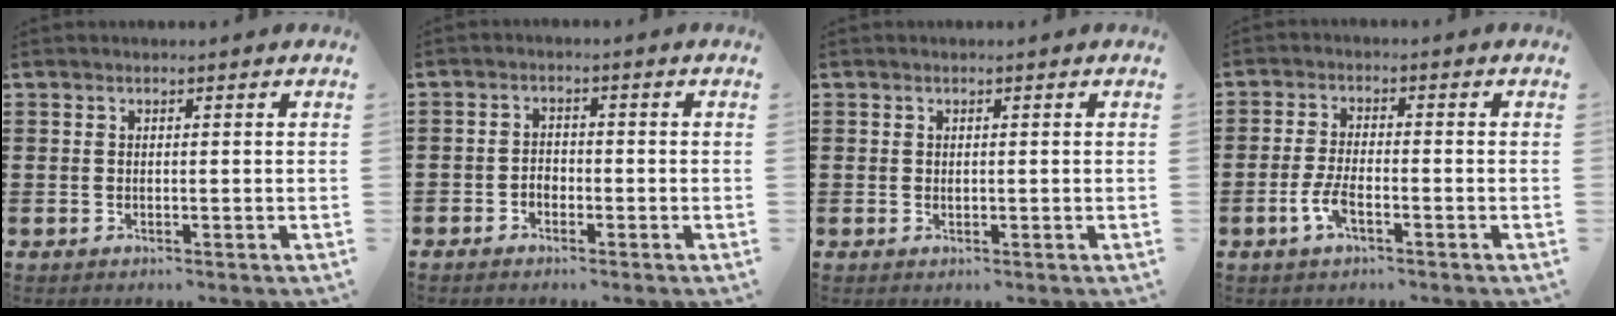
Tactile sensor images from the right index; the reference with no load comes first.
{"total": 1.7, "force": [-1.2, 1.1, 0.7], "torque": [-0.017, 0.002, -0.024]}
{"total": 0.6, "force": [0.1, 0.5, 0.2], "torque": [-0.006, 0.003, 0.002]}
{"total": 4.2, "force": [-1.9, 1.5, 3.5], "torque": [-0.086, -0.004, -0.042]}